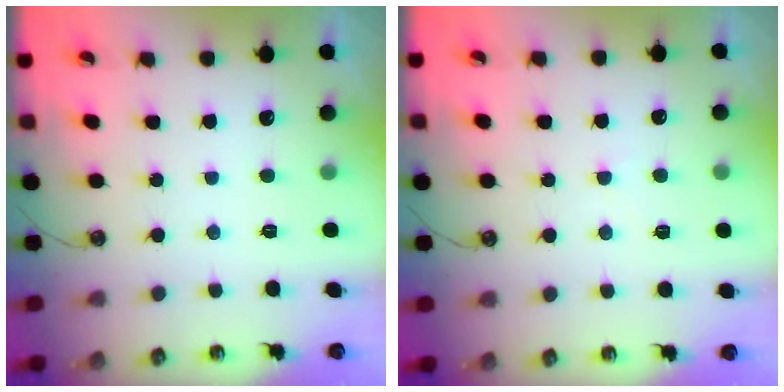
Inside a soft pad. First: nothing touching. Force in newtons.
{"total": 1.3, "press": 1.3, "slide": 0.4}